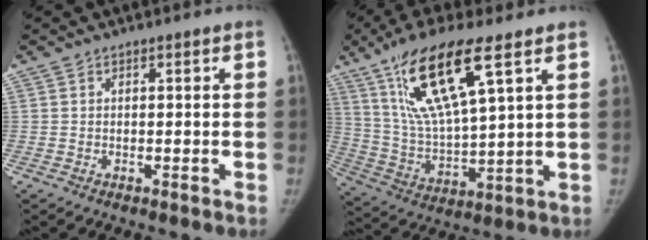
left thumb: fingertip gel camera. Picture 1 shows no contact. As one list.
[{"total": 17.9, "force": [9.2, 4.0, 14.8], "torque": [-0.292, -0.032, 0.184]}]